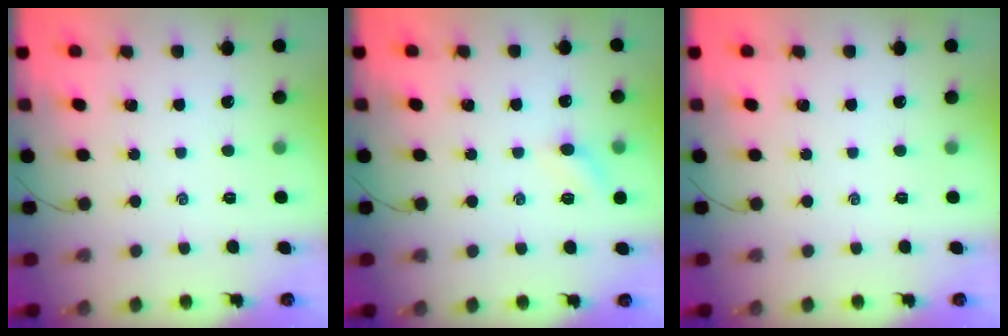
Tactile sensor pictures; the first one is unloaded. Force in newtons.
{"total": 5.1, "press": 4.9, "slide": 1.6}
{"total": 0.0}